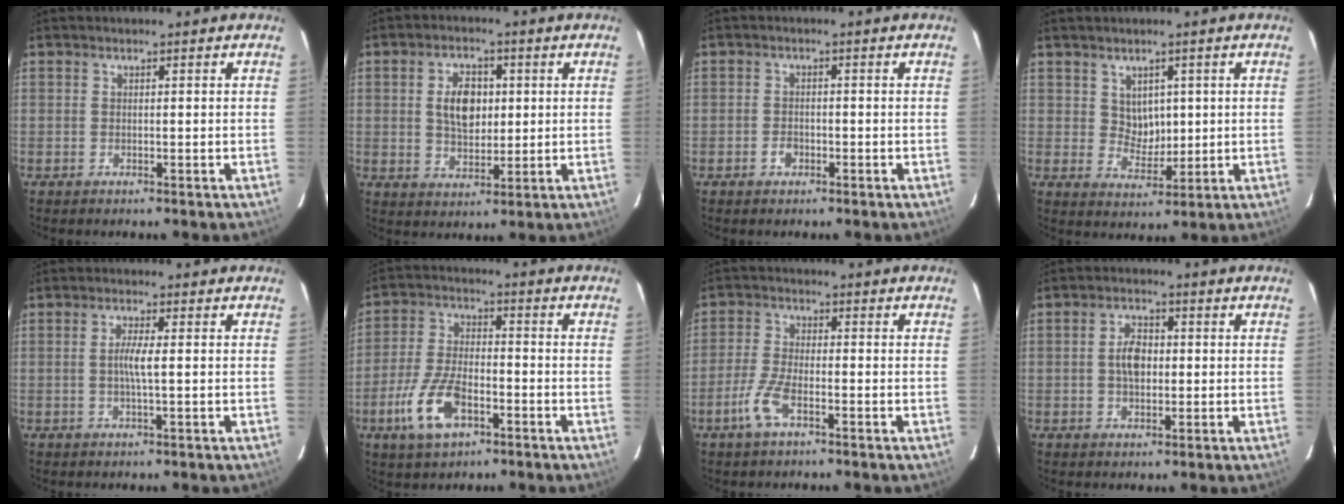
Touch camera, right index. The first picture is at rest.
{"total": 7.6, "force": [1.3, 4.7, 5.8], "torque": [-0.104, 0.010, 0.027]}
{"total": 2.1, "force": [-1.1, 1.5, 1.0], "torque": [-0.019, 0.003, -0.018]}
{"total": 4.4, "force": [1.4, 3.8, 1.8], "torque": [-0.025, 0.002, 0.033]}
{"total": 3.1, "force": [-0.2, 0.0, 3.1], "torque": [-0.059, -0.001, -0.005]}
{"total": 11.6, "force": [-5.4, 5.6, 8.7], "torque": [-0.192, -0.006, -0.096]}
{"total": 6.1, "force": [-3.2, 2.0, 4.8], "torque": [-0.115, -0.003, -0.064]}
{"total": 4.8, "force": [0.0, 3.1, 3.7], "torque": [-0.069, 0.009, 0.001]}